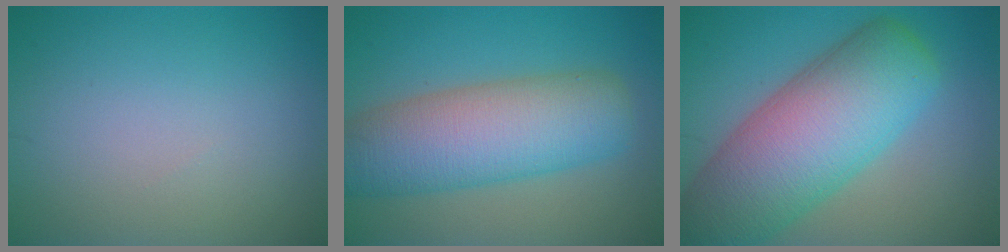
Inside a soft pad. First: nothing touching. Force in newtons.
{"total": 9.5, "press": 9.5, "slide": 0.3}
{"total": 12.4, "press": 12.4, "slide": 0.4}